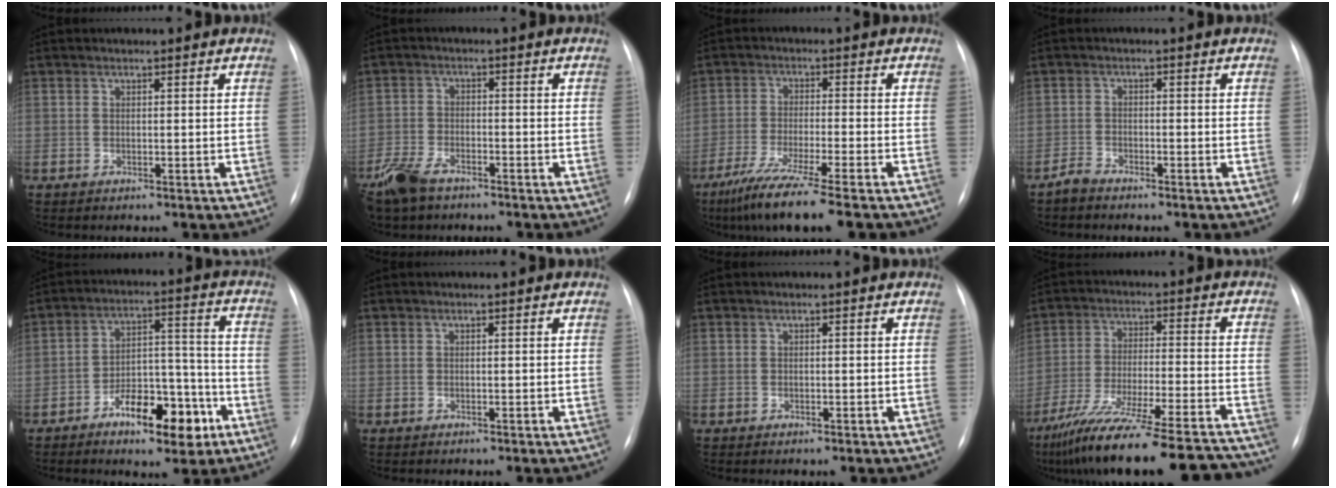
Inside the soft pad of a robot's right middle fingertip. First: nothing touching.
{"total": 6.8, "force": [-5.1, 2.9, 3.3], "torque": [-0.079, -0.011, -0.097]}
{"total": 10.9, "force": [-8.1, -0.7, 7.2], "torque": [-0.127, -0.037, -0.133]}
{"total": 2.0, "force": [-1.9, 0.4, 0.5], "torque": [-0.019, -0.004, -0.036]}
{"total": 11.5, "force": [-6.2, 4.8, 8.5], "torque": [-0.132, 0.026, -0.089]}
{"total": 0.0}
{"total": 0.0}
{"total": 26.1, "force": [-22.9, 2.2, 12.3], "torque": [-0.161, -0.031, -0.335]}